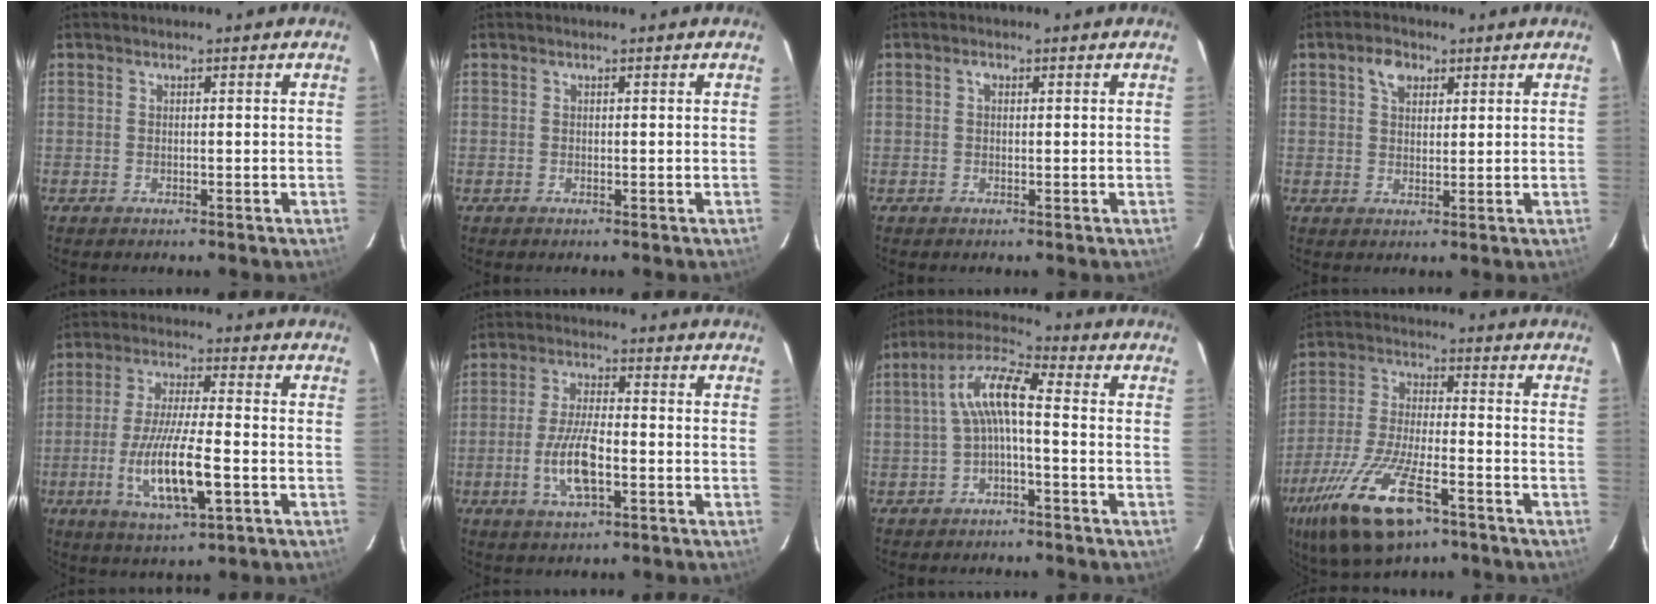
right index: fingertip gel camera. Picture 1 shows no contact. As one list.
[{"total": 0.0}, {"total": 0.8, "force": [0.2, 0.6, 0.5], "torque": [-0.009, 0.005, 0.002]}, {"total": 3.9, "force": [1.9, 2.6, 2.1], "torque": [-0.034, 0.012, 0.034]}, {"total": 12.9, "force": [-3.8, 2.6, 12.0], "torque": [-0.236, -0.019, -0.068]}, {"total": 8.8, "force": [-2.7, 2.8, 7.9], "torque": [-0.162, -0.002, -0.051]}, {"total": 7.9, "force": [-0.9, 1.8, 7.6], "torque": [-0.164, 0.022, -0.020]}, {"total": 17.7, "force": [-10.3, 6.4, 12.9], "torque": [-0.273, -0.043, -0.190]}]